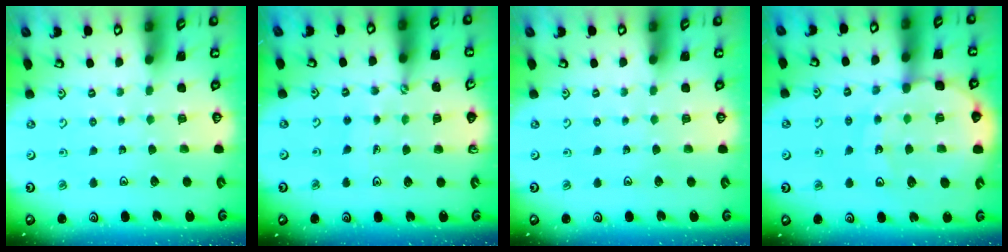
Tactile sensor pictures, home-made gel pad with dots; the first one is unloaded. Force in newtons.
{"total": 2.2, "press": 1.4, "slide": 1.6}
{"total": 0.0}
{"total": 13.7, "press": 13.3, "slide": 3.4}